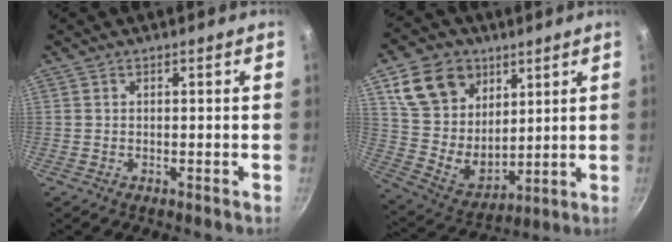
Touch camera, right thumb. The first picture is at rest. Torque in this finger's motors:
{"motor_torque": [0.21, 2.31, 0.09, -0.05, 0.04]}